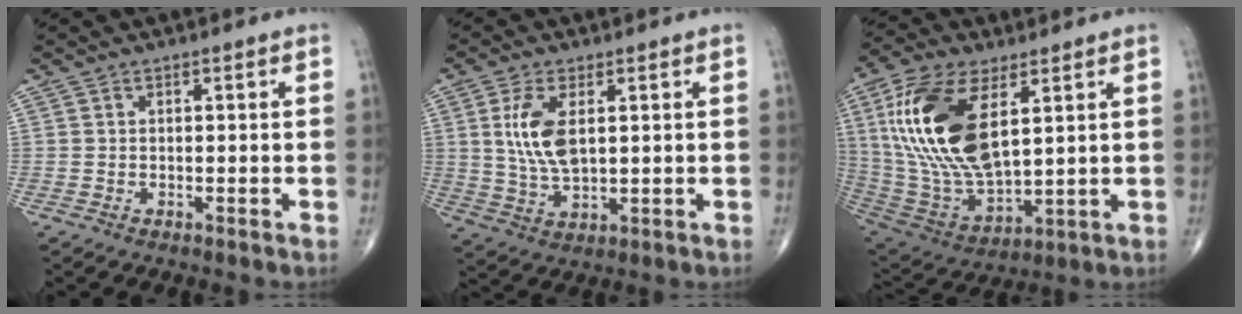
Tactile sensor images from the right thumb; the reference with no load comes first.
{"total": 8.8, "force": [2.1, 4.2, 7.4], "torque": [-0.152, -0.012, 0.046]}
{"total": 22.5, "force": [6.5, 10.8, 18.6], "torque": [-0.375, -0.029, 0.128]}